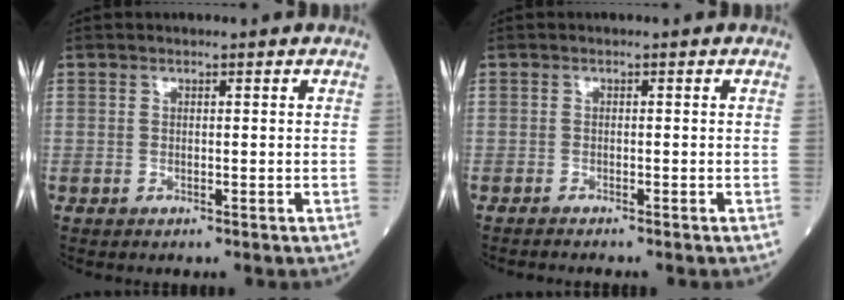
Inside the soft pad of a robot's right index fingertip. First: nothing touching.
{"total": 1.6, "force": [-1.4, -0.1, 0.7], "torque": [-0.013, -0.001, -0.018]}